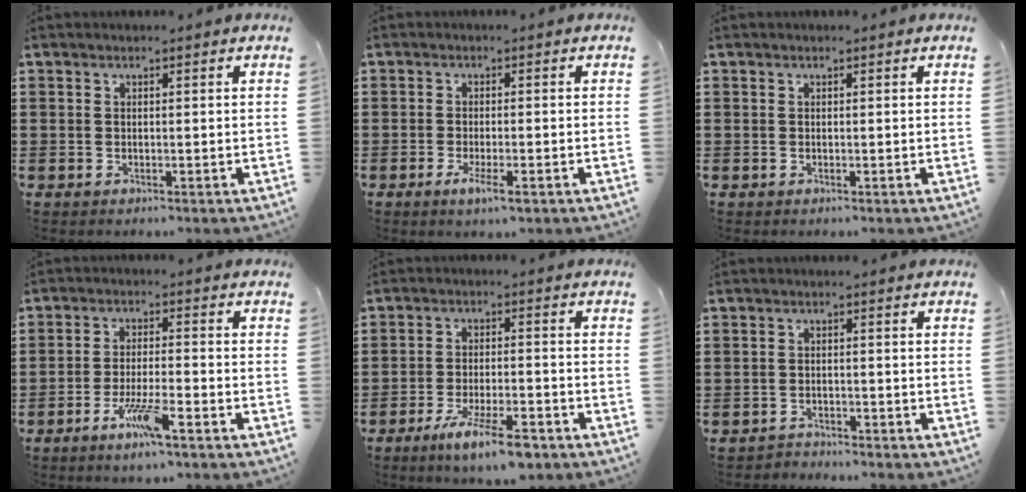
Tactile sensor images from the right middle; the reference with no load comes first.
{"total": 3.0, "force": [-1.5, 0.5, 2.6], "torque": [-0.049, -0.004, -0.028]}
{"total": 0.0}
{"total": 6.2, "force": [-3.8, 0.8, 4.8], "torque": [-0.102, -0.009, -0.070]}
{"total": 7.6, "force": [-5.2, 1.4, 5.4], "torque": [-0.100, -0.003, -0.092]}
{"total": 2.0, "force": [-2.0, 0.2, 0.0], "torque": [-0.007, 0.001, -0.043]}